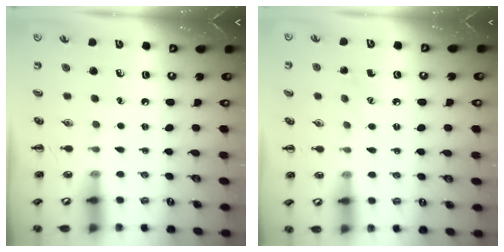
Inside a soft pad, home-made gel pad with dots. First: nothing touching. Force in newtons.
{"total": 4.9, "press": 4.7, "slide": 1.3}